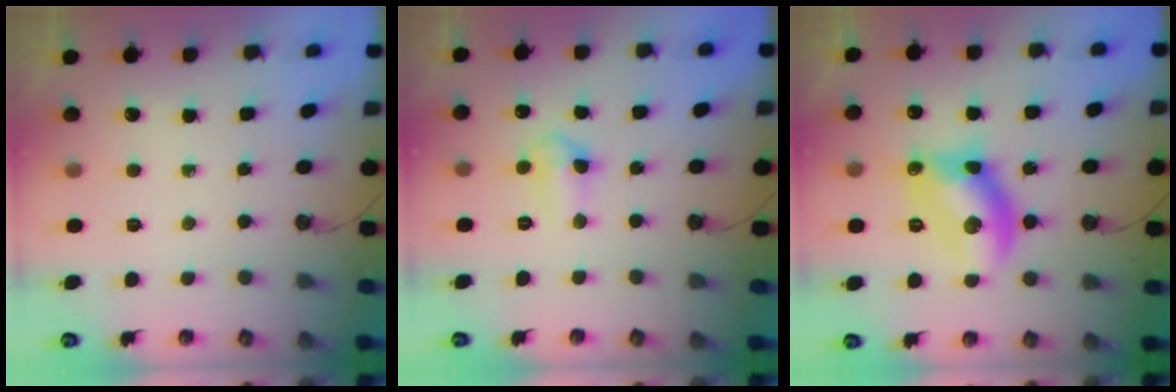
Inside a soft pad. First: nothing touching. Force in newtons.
{"total": 7.1, "press": 6.0, "slide": 3.8}
{"total": 12.6, "press": 12.6, "slide": 0.4}